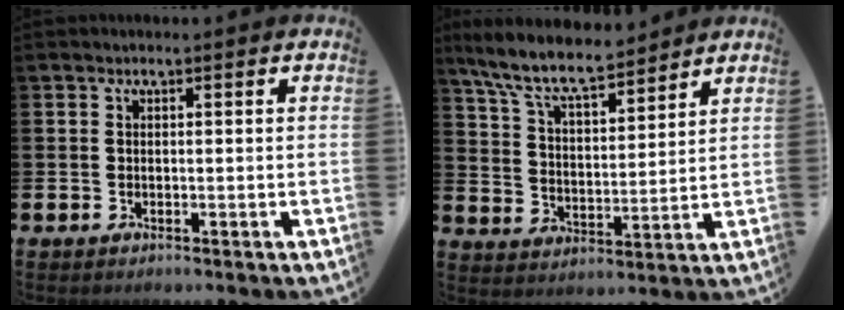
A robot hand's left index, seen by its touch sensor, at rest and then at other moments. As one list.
[{"total": 9.1, "force": [8.2, 1.9, 3.6], "torque": [-0.106, -0.043, 0.149]}]